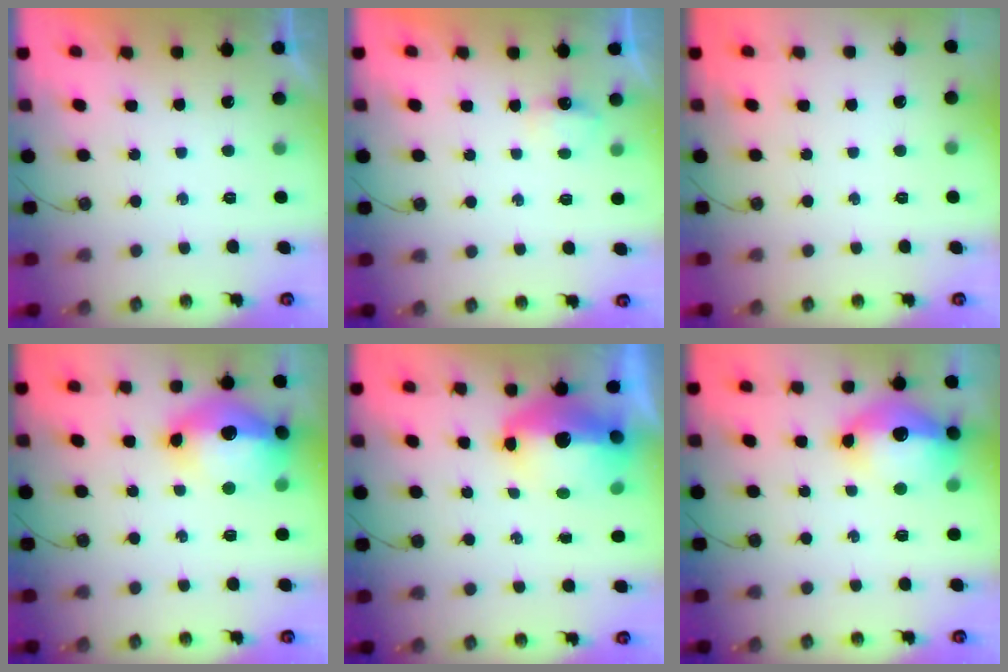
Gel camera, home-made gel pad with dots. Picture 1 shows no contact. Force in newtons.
{"total": 3.8, "press": 3.8, "slide": 0.6}
{"total": 0.0}
{"total": 22.5, "press": 18.8, "slide": 12.4}
{"total": 13.7, "press": 13.6, "slide": 1.7}
{"total": 15.4, "press": 15.3, "slide": 1.6}